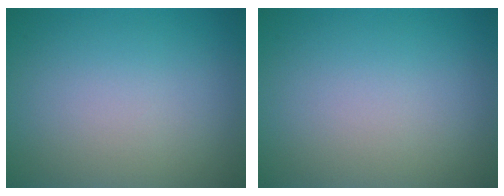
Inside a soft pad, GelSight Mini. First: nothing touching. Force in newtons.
{"total": 0.0}